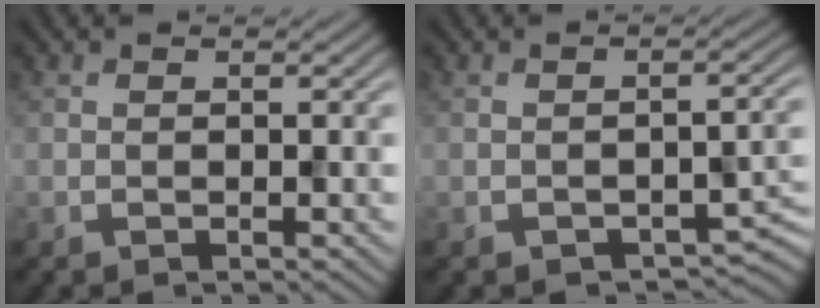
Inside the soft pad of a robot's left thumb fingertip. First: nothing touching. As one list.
[{"total": 3.8, "force": [-2.1, 1.7, 2.6], "torque": [-0.037, -0.004, -0.025]}]